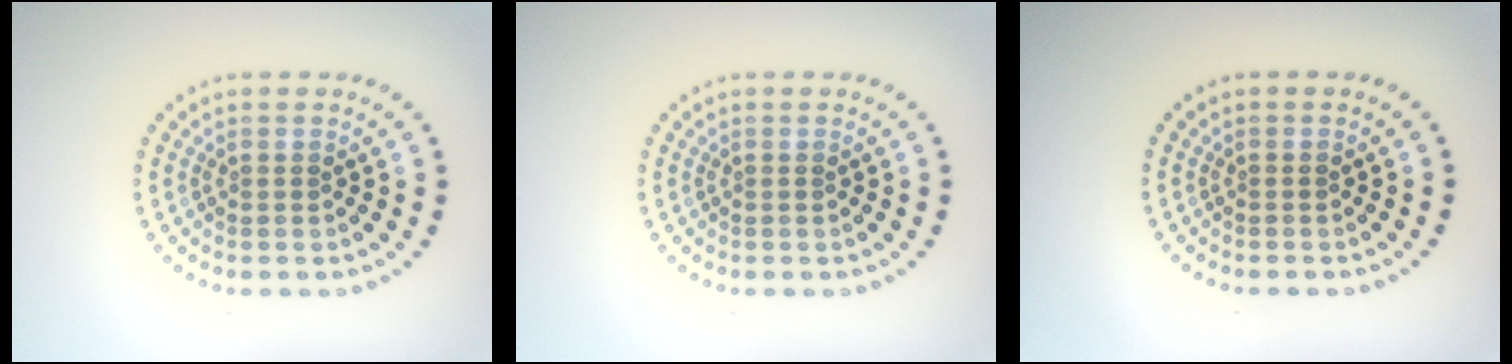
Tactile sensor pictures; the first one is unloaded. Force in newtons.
{"total": 0.0}
{"total": 0.0}